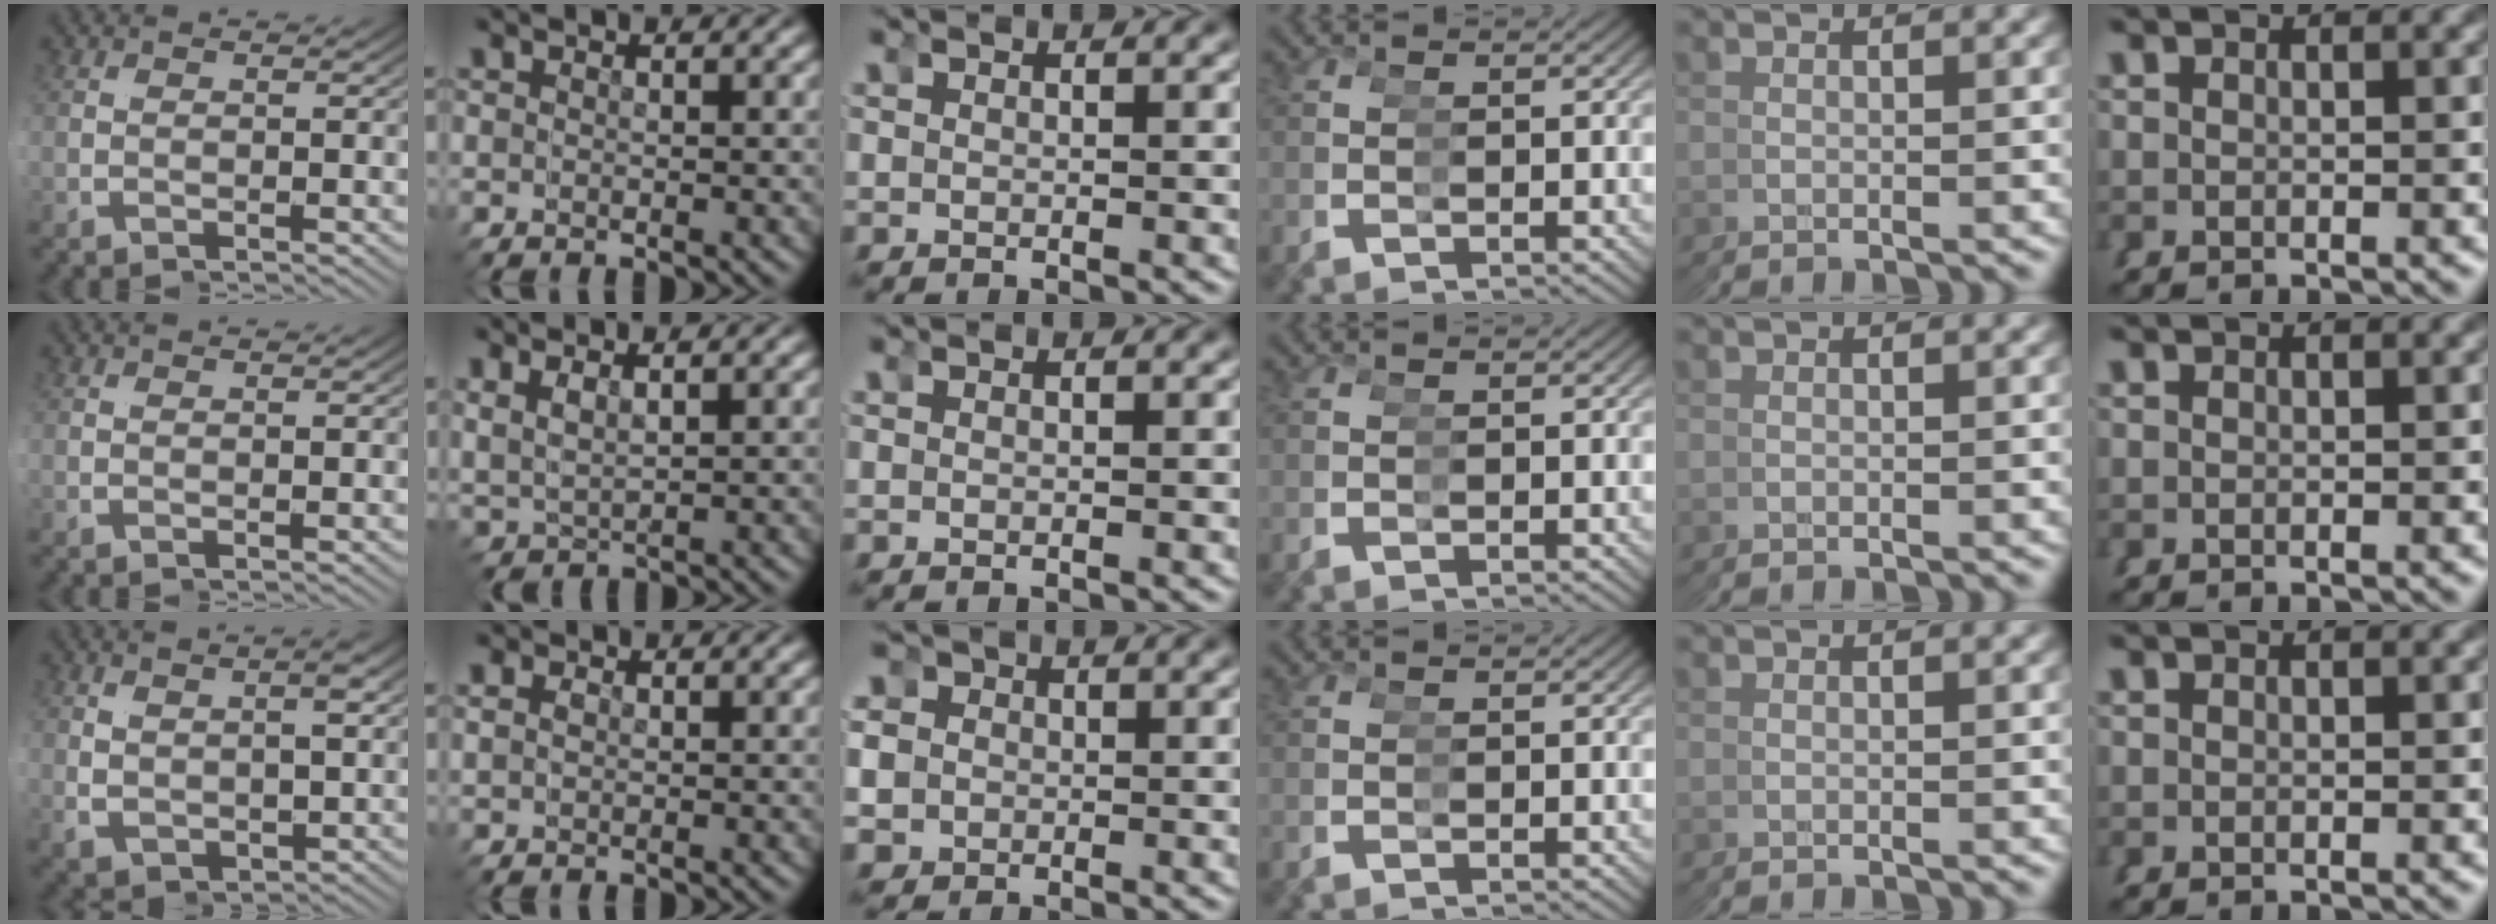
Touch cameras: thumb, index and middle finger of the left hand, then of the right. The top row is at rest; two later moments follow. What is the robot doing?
{"motion": "grasp_and_lifting", "object": "hoodie"}